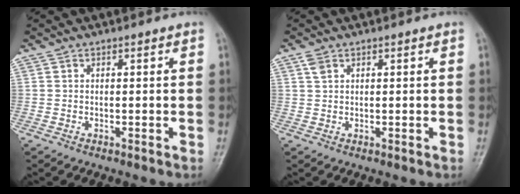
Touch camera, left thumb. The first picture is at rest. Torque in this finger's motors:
{"motor_torque": [0.12, 0.08, 0.23, -0.13, 0.01]}